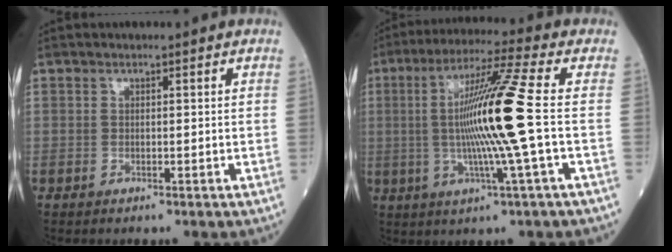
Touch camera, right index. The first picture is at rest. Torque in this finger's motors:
{"motor_torque": [2.05, 0.08, 0.93, 0.21]}